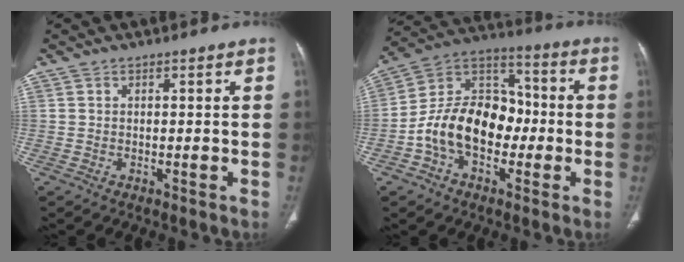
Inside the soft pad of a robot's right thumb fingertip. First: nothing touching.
{"total": 16.5, "force": [-3.5, 11.4, 11.4], "torque": [-0.171, 0.050, -0.068]}